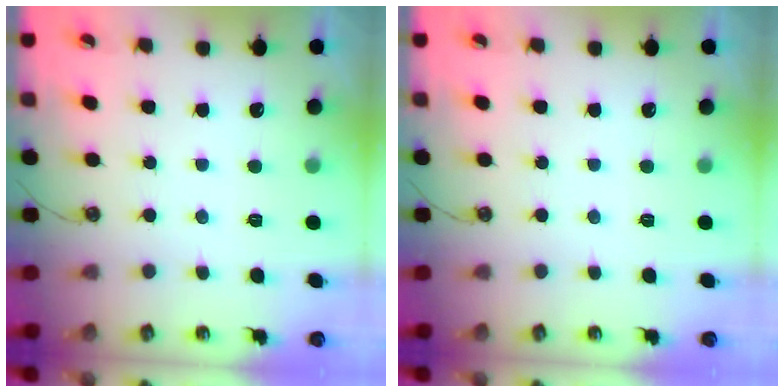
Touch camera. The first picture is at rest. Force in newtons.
{"total": 0.0}